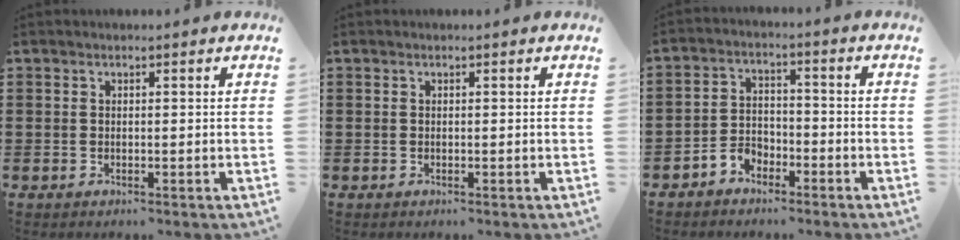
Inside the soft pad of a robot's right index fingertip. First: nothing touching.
{"total": 0.0}
{"total": 3.4, "force": [-2.9, 1.8, 0.5], "torque": [-0.023, 0.008, -0.062]}